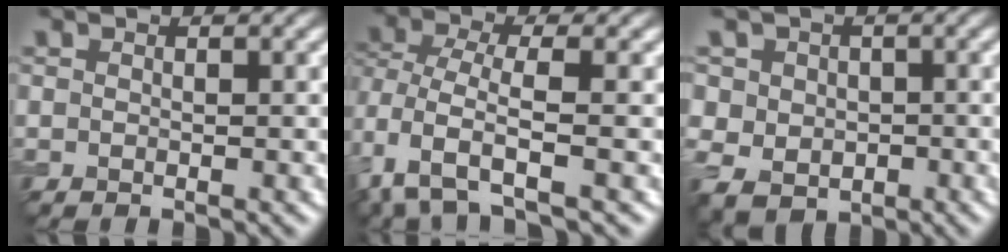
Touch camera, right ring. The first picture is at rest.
{"total": 4.8, "force": [-1.6, 2.1, 4.0], "torque": [-0.095, -0.001, -0.040]}
{"total": 5.2, "force": [0.5, 4.8, 1.8], "torque": [-0.036, 0.008, -0.008]}